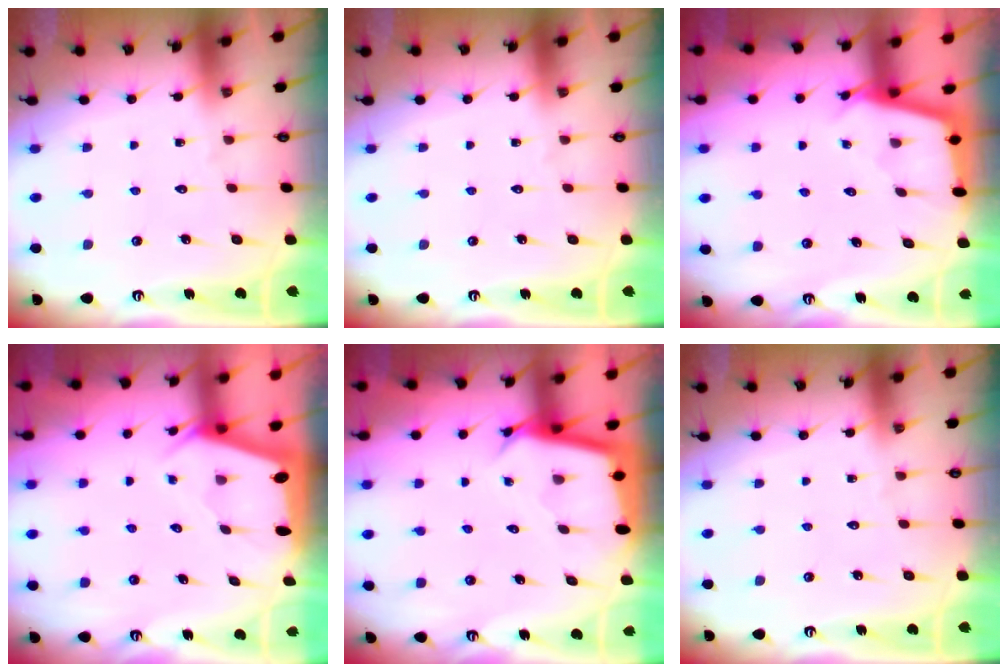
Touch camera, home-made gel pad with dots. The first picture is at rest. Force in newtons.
{"total": 0.0}
{"total": 2.9, "press": 2.9, "slide": 0.3}
{"total": 2.1, "press": 2.0, "slide": 0.3}
{"total": 2.9, "press": 2.9, "slide": 0.1}
{"total": 0.0}